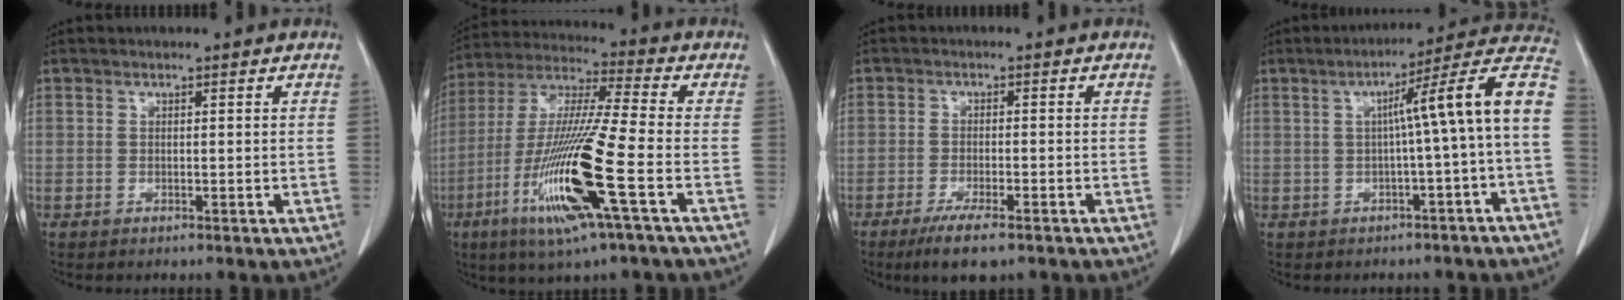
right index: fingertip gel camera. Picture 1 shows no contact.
{"total": 17.6, "force": [-6.2, -0.1, 16.5], "torque": [-0.346, -0.024, -0.123]}
{"total": 6.3, "force": [-4.3, 0.9, 4.5], "torque": [-0.073, -0.015, -0.066]}
{"total": 11.8, "force": [-0.4, -1.2, 11.8], "torque": [-0.151, 0.034, -0.013]}